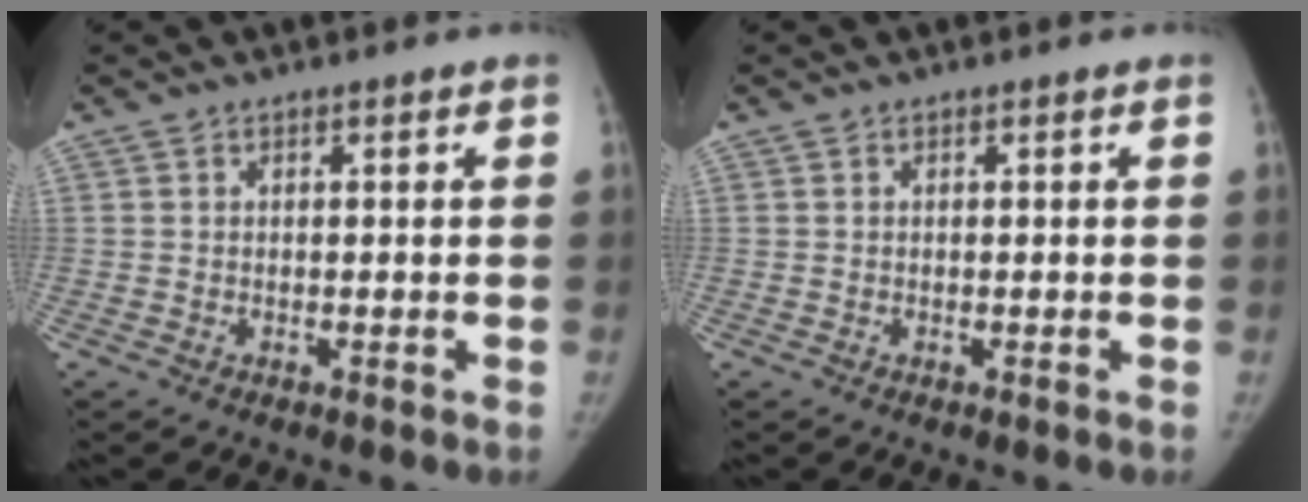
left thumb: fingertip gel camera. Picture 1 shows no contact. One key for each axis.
{"total": 0.0}